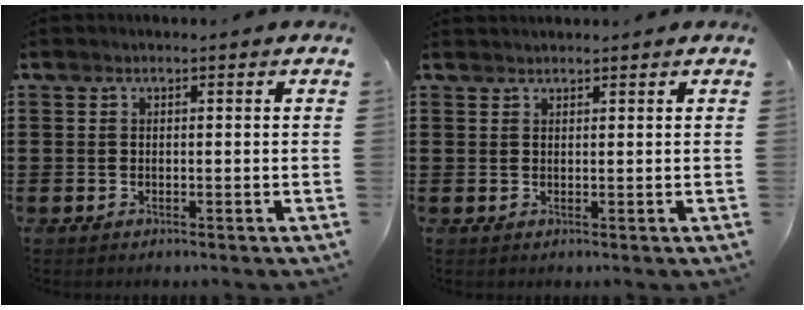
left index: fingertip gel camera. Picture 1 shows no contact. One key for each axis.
{"total": 1.1, "fx": 1.1, "fy": 0.1, "fz": 0.0, "tx": -0.002, "ty": -0.001, "tz": 0.023}